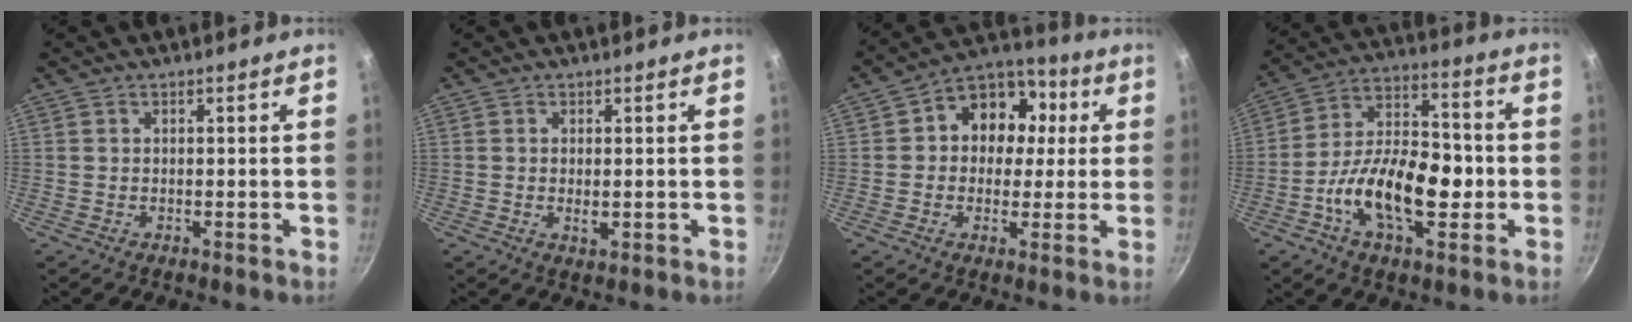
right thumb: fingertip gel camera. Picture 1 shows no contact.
{"total": 2.1, "force": [-0.1, 0.9, 1.9], "torque": [-0.034, -0.005, 0.000]}
{"total": 13.3, "force": [2.1, 10.9, 7.3], "torque": [-0.065, 0.022, 0.011]}
{"total": 17.7, "force": [-4.2, 9.4, 14.4], "torque": [-0.214, 0.043, -0.081]}